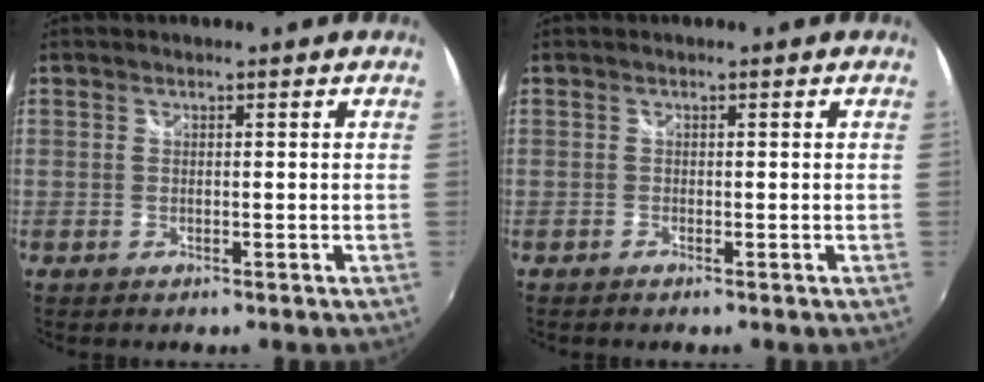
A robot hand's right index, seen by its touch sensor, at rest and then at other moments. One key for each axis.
{"total": 0.0}